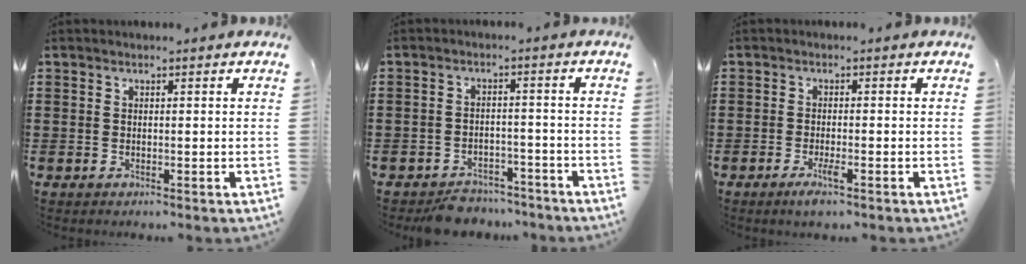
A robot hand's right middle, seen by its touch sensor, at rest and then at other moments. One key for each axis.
{"total": 3.8, "fx": -3.6, "fy": 1.0, "fz": 0.3, "tx": -0.009, "ty": 0.007, "tz": -0.075}
{"total": 2.5, "fx": -1.3, "fy": 0.3, "fz": 2.1, "tx": -0.050, "ty": -0.006, "tz": -0.027}